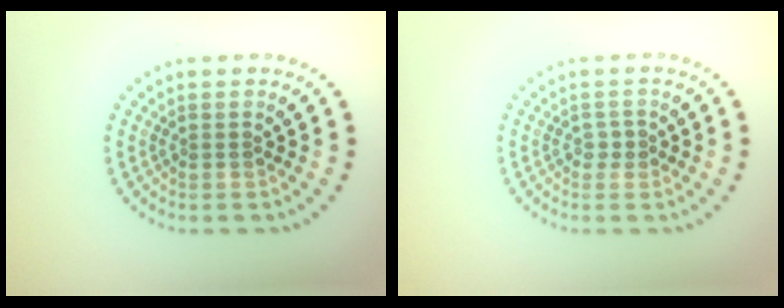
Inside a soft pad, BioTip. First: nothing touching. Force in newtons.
{"total": 0.8, "press": 0.8, "slide": 0.3}